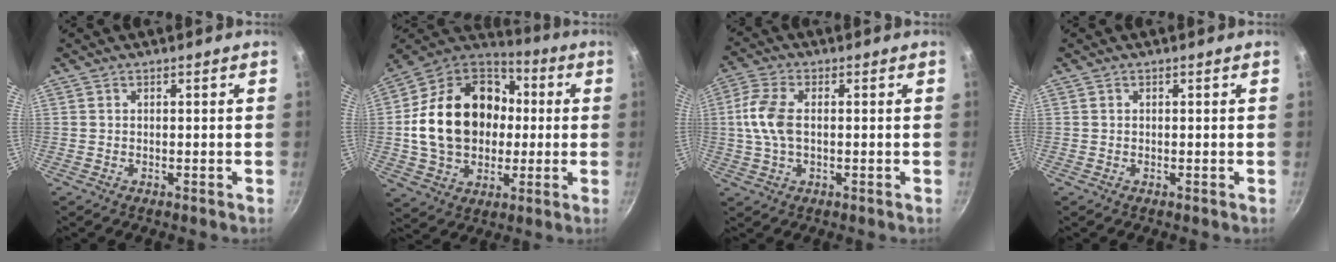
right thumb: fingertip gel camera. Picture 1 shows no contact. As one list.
[{"total": 24.1, "force": [0.7, 18.5, 15.5], "torque": [-0.251, 0.043, 0.017]}, {"total": 7.9, "force": [0.4, 4.4, 6.5], "torque": [-0.138, 0.013, 0.002]}, {"total": 0.0}]